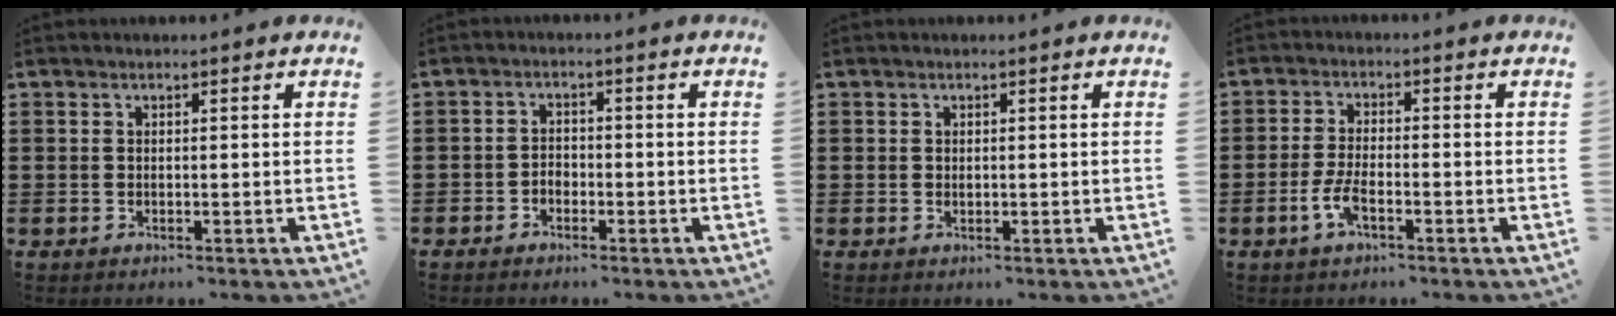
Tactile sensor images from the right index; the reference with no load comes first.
{"total": 1.7, "force": [-1.2, 1.1, 0.7], "torque": [-0.017, 0.002, -0.024]}
{"total": 0.6, "force": [0.1, 0.5, 0.2], "torque": [-0.006, 0.003, 0.002]}
{"total": 4.2, "force": [-1.9, 1.5, 3.5], "torque": [-0.086, -0.004, -0.042]}